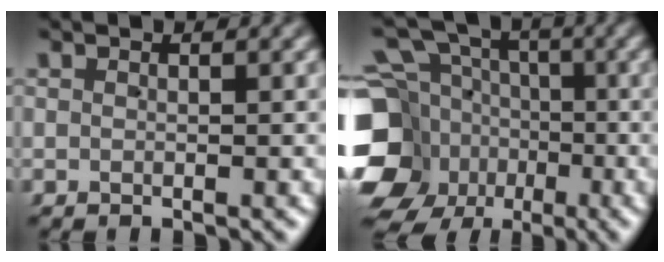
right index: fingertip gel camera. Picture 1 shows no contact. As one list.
[{"total": 13.3, "force": [-2.9, 11.4, 6.2], "torque": [-0.106, -0.046, -0.049]}]